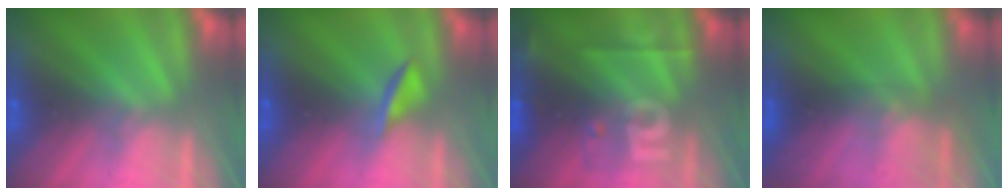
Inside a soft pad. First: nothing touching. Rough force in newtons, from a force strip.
{"total": 2.1}
{"total": 2.4}
{"total": 2.8}